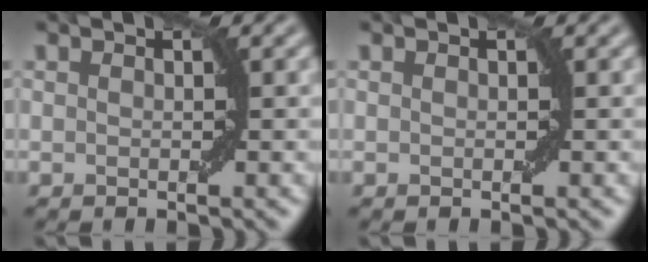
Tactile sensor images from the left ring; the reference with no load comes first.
{"total": 0.0}